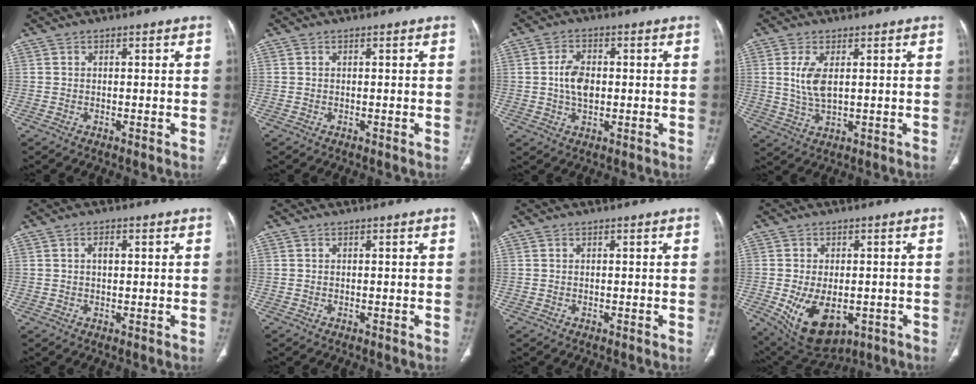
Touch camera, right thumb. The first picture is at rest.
{"total": 0.0}
{"total": 5.8, "force": [0.2, 3.6, 4.6], "torque": [-0.083, 0.005, 0.003]}
{"total": 8.9, "force": [1.3, 4.8, 7.4], "torque": [-0.151, -0.008, 0.032]}
{"total": 2.3, "force": [0.6, 1.1, 1.9], "torque": [-0.035, 0.003, 0.012]}
{"total": 0.0}
{"total": 0.0}
{"total": 12.0, "force": [-3.4, 7.3, 8.9], "torque": [-0.137, -0.003, -0.033]}